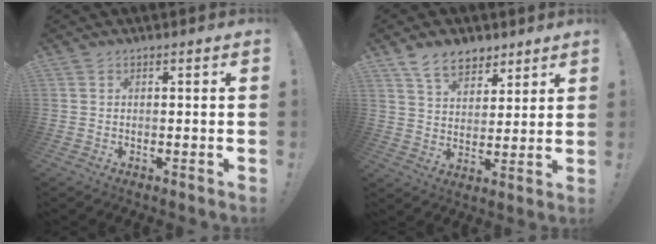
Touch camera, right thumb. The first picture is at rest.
{"total": 10.0, "force": [7.0, 6.0, 3.8], "torque": [-0.068, -0.036, 0.137]}